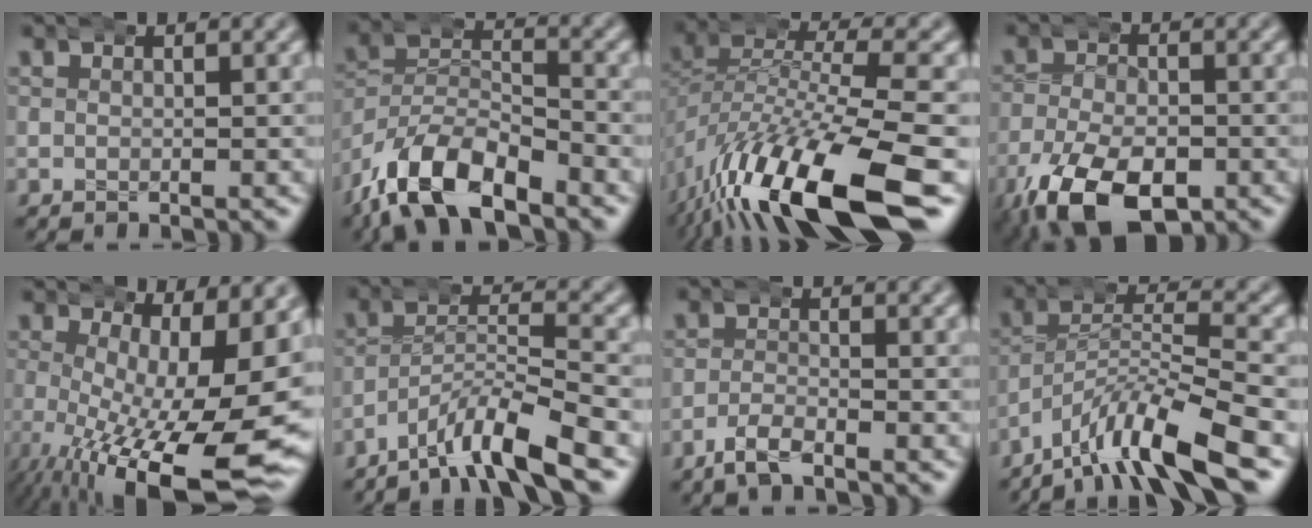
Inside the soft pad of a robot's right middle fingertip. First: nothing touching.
{"total": 8.6, "force": [-5.2, 5.1, 4.6], "torque": [-0.090, -0.022, -0.085]}
{"total": 12.2, "force": [-4.5, 5.5, 9.9], "torque": [-0.188, -0.029, -0.057]}
{"total": 10.9, "force": [-5.7, 6.2, 6.8], "torque": [-0.136, -0.048, -0.067]}
{"total": 10.7, "force": [-3.3, 3.9, 9.4], "torque": [-0.149, -0.044, -0.025]}
{"total": 5.3, "force": [-3.6, 1.6, 3.6], "torque": [-0.055, 0.002, -0.064]}
{"total": 2.6, "force": [-2.2, 0.4, 1.2], "torque": [-0.026, 0.003, -0.042]}
{"total": 7.1, "force": [-3.8, 2.9, 5.3], "torque": [-0.083, 0.000, -0.068]}